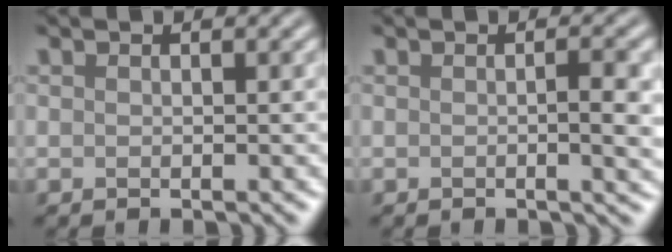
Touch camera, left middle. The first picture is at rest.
{"total": 2.7, "force": [0.0, 0.5, 2.6], "torque": [-0.037, -0.001, -0.002]}